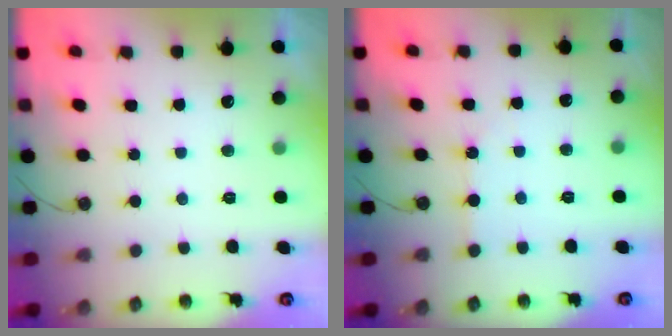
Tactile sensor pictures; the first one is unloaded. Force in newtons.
{"total": 1.4, "press": 1.3, "slide": 0.3}